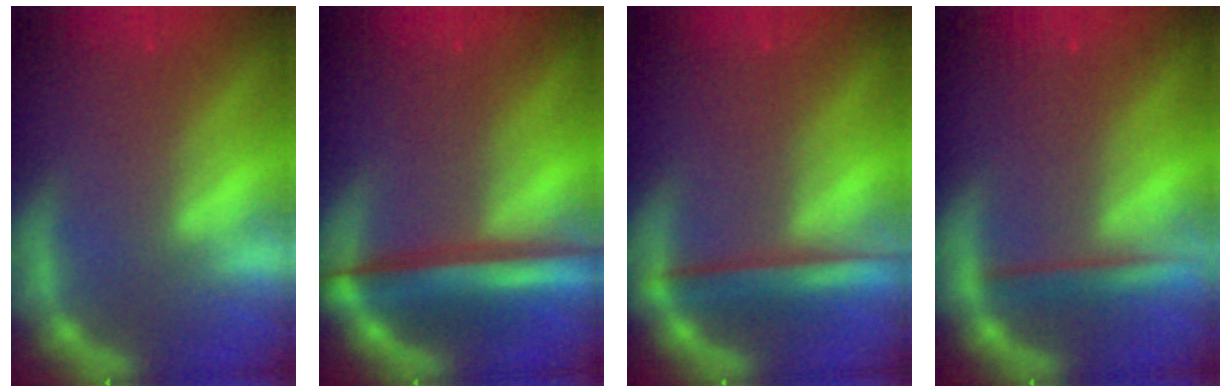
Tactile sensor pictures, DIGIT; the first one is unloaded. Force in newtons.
{"total": 6.5}
{"total": 4.0}
{"total": 2.5}